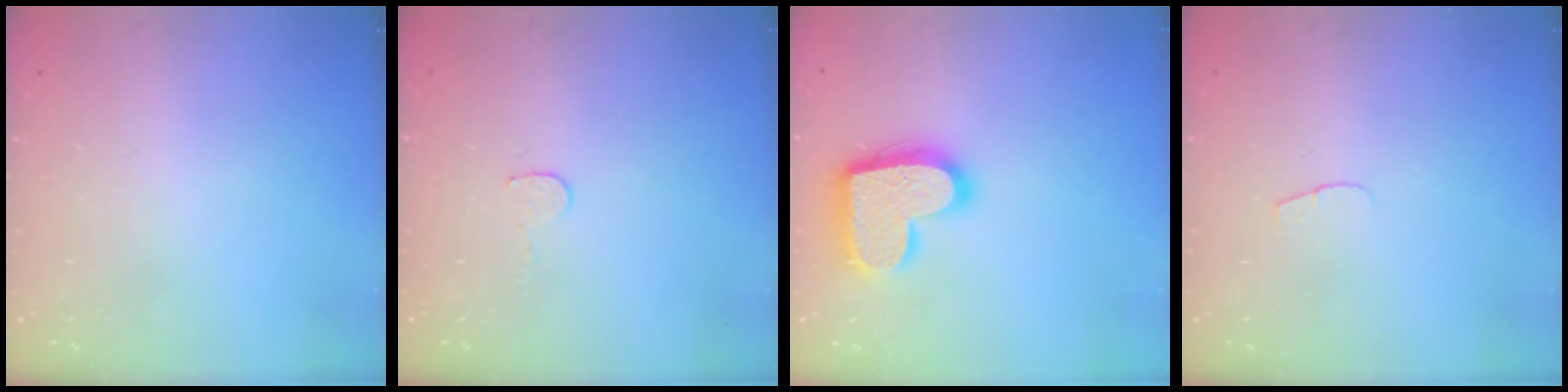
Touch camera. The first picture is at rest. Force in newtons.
{"total": 4.1, "press": 4.1, "slide": 0.3}
{"total": 18.5, "press": 18.5, "slide": 1.0}
{"total": 4.1, "press": 4.1, "slide": 0.4}